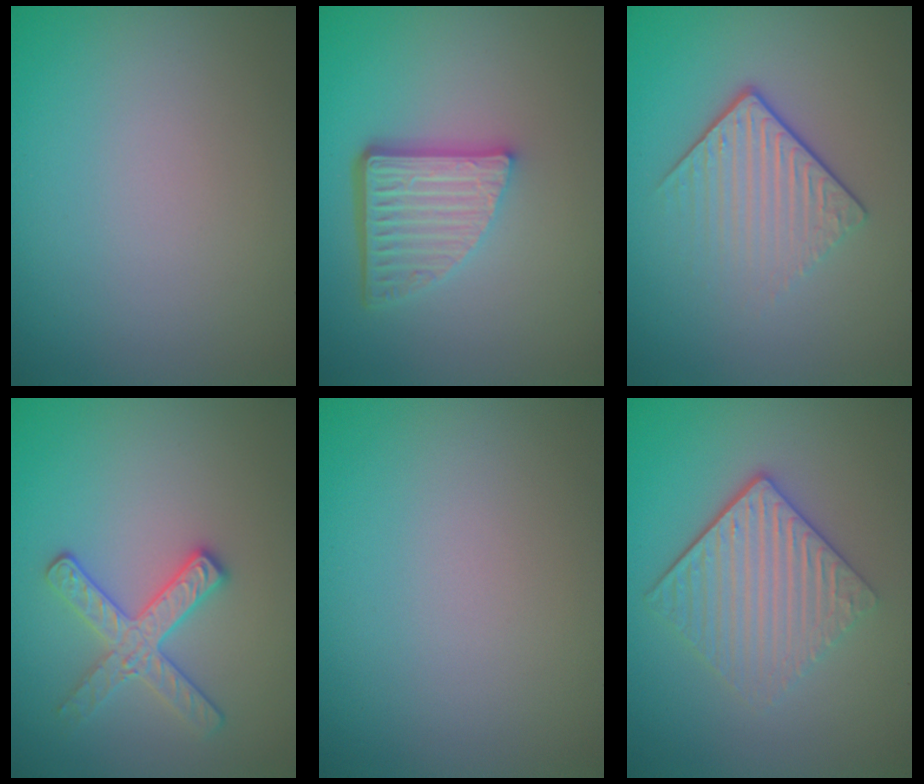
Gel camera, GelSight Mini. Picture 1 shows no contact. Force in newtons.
{"total": 5.2, "press": 3.6, "slide": 3.7}
{"total": 4.2, "press": 2.7, "slide": 3.3}
{"total": 2.8, "press": 2.7, "slide": 0.6}
{"total": 0.0}
{"total": 4.7, "press": 3.6, "slide": 3.0}